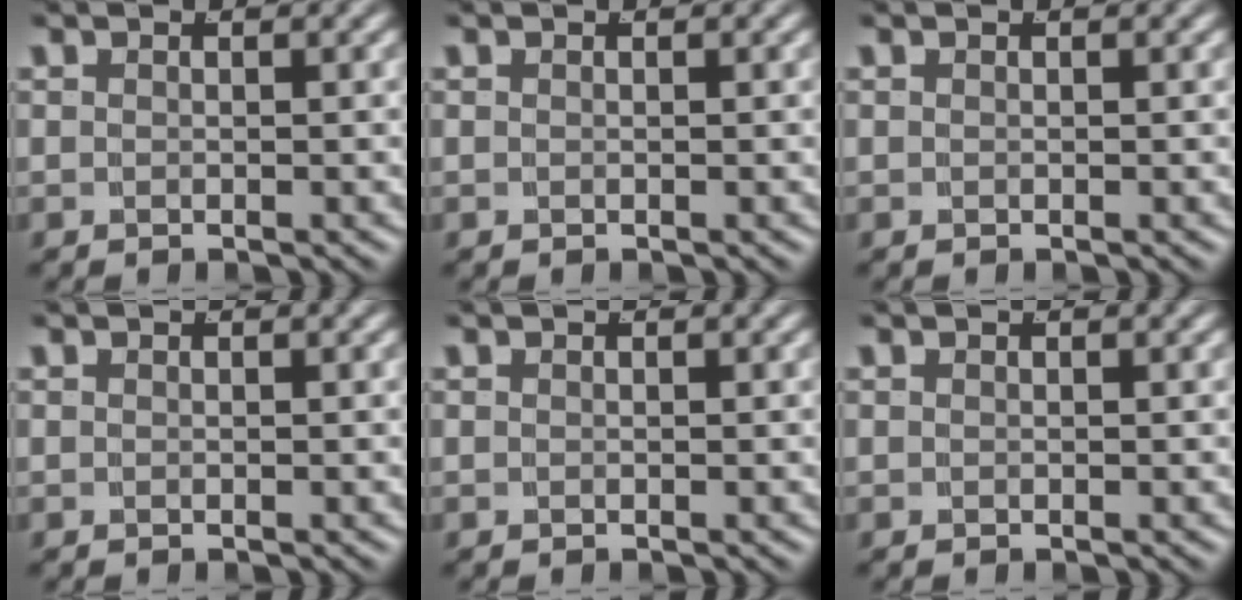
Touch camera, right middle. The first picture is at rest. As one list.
[{"total": 0.0}, {"total": 0.0}, {"total": 0.0}, {"total": 0.0}, {"total": 0.0}]